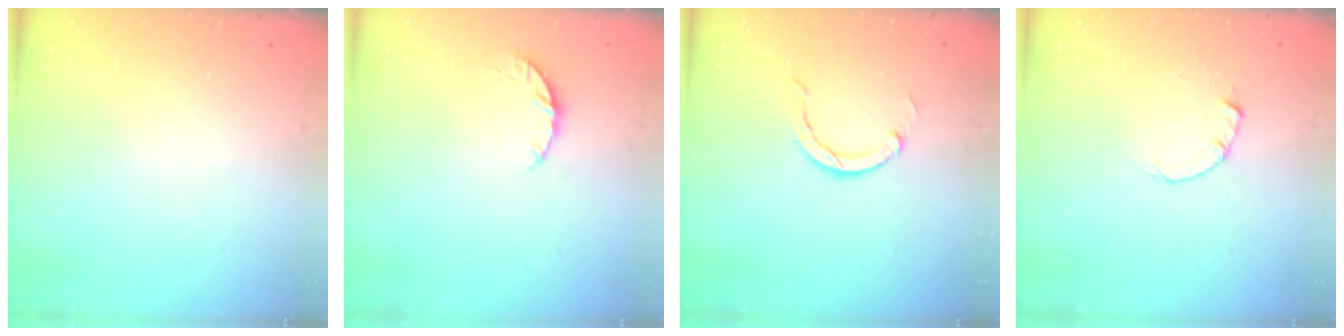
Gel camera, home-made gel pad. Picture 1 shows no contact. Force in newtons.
{"total": 3.6, "press": 3.5, "slide": 0.4}
{"total": 3.0, "press": 3.0, "slide": 0.1}
{"total": 1.8, "press": 1.7, "slide": 0.3}